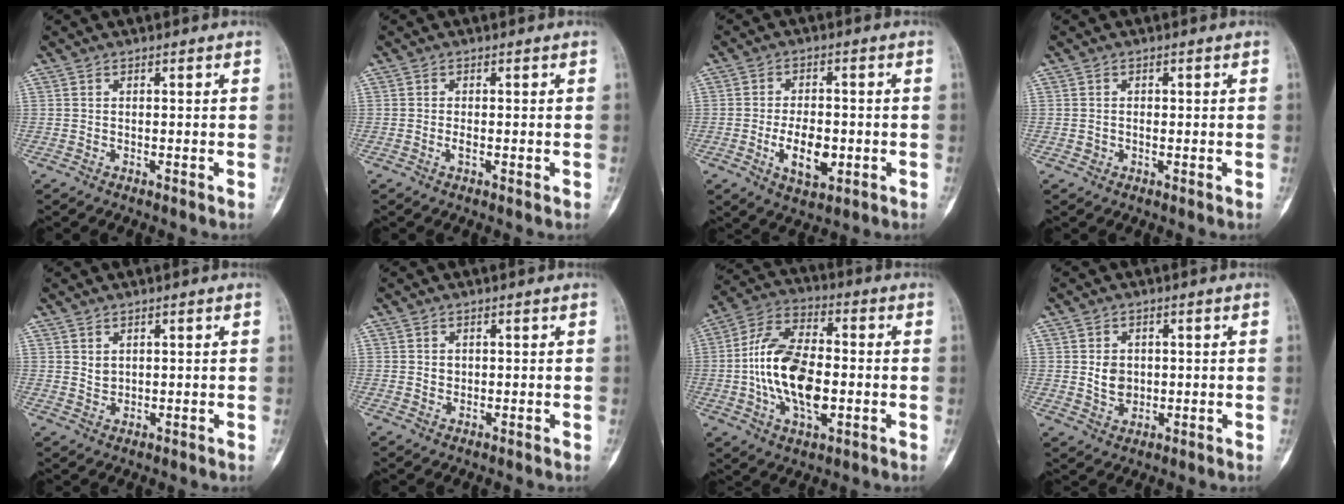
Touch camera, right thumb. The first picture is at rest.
{"total": 1.4, "force": [-0.2, 0.5, 1.2], "torque": [-0.019, 0.001, -0.005]}
{"total": 8.1, "force": [-1.9, 4.4, 6.6], "torque": [-0.102, 0.002, -0.027]}
{"total": 0.9, "force": [0.0, 0.9, 0.1], "torque": [0.003, 0.003, -0.001]}
{"total": 1.8, "force": [0.8, 1.3, 0.9], "torque": [-0.012, -0.009, 0.021]}
{"total": 1.1, "force": [0.3, 1.0, 0.5], "torque": [-0.004, 0.000, 0.007]}
{"total": 16.8, "force": [-1.7, 8.8, 14.2], "torque": [-0.267, 0.019, -0.035]}
{"total": 4.6, "force": [0.4, 3.7, 2.7], "torque": [-0.029, -0.004, 0.014]}